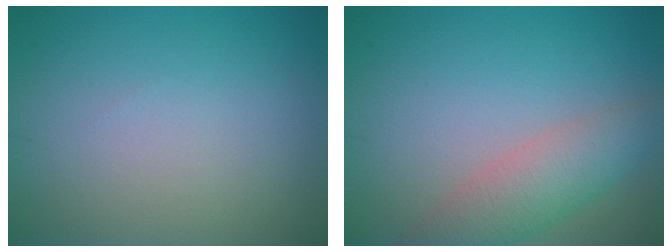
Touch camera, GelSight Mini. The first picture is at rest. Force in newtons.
{"total": 4.2, "press": 4.2, "slide": 0.2}